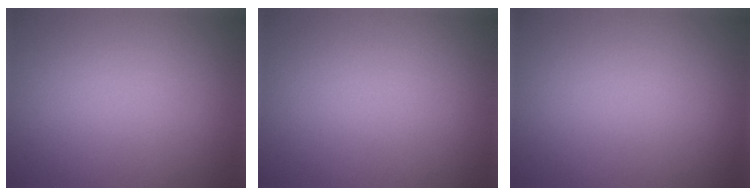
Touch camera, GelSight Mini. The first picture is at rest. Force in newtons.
{"total": 0.0}
{"total": 0.0}